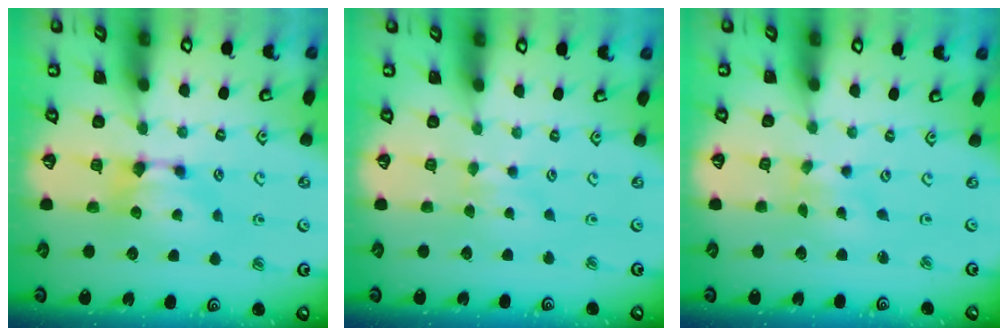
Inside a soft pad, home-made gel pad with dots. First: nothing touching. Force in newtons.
{"total": 2.4, "press": 2.3, "slide": 0.5}
{"total": 3.7, "press": 3.6, "slide": 0.8}